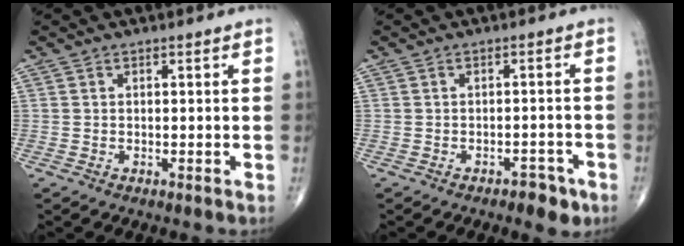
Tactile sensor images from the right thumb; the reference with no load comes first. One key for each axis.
{"total": 3.8, "fx": -2.4, "fy": 1.9, "fz": 2.3, "tx": -0.018, "ty": 0.014, "tz": -0.029}